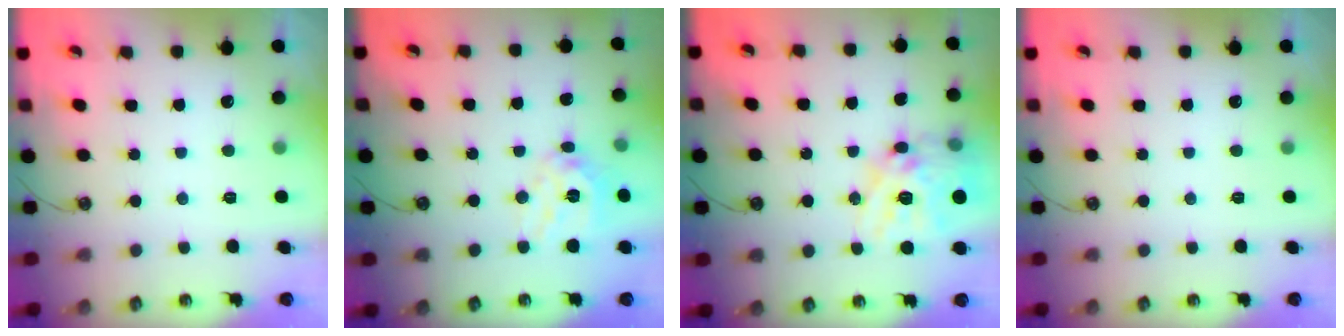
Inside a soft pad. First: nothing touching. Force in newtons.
{"total": 13.1, "press": 13.0, "slide": 2.0}
{"total": 17.8, "press": 17.7, "slide": 1.6}
{"total": 0.0}